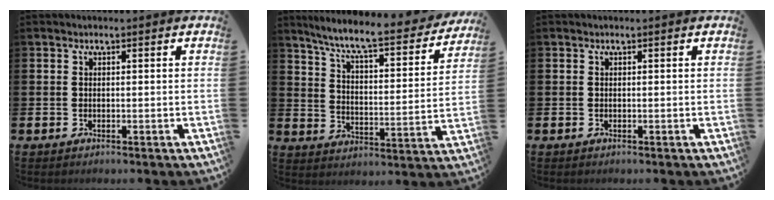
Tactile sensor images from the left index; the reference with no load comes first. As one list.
[{"total": 8.0, "force": [7.2, 0.8, 3.5], "torque": [-0.089, -0.053, 0.116]}, {"total": 0.0}]